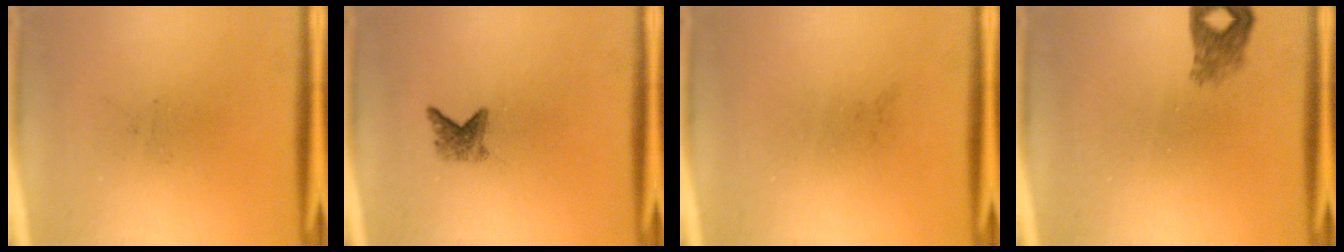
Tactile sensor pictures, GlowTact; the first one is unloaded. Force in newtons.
{"total": 2.1}
{"total": 0.0}
{"total": 2.5}